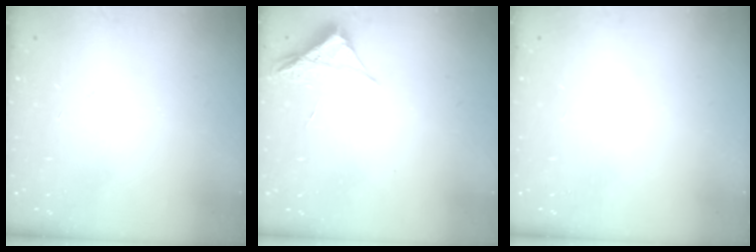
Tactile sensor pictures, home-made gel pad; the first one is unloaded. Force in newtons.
{"total": 4.2, "press": 4.2, "slide": 0.4}
{"total": 0.0}